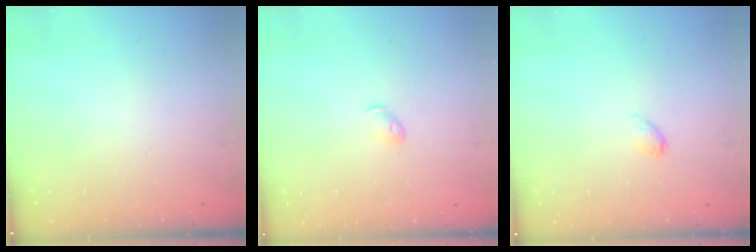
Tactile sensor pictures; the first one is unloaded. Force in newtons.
{"total": 4.3, "press": 4.3, "slide": 0.6}
{"total": 3.1, "press": 3.0, "slide": 0.6}